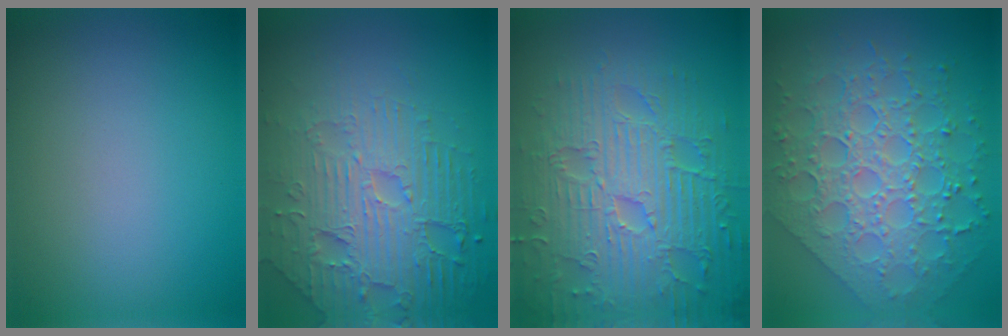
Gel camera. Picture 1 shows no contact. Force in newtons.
{"total": 7.2, "press": 5.4, "slide": 4.7}
{"total": 9.4, "press": 6.8, "slide": 6.5}
{"total": 8.3, "press": 6.1, "slide": 5.6}